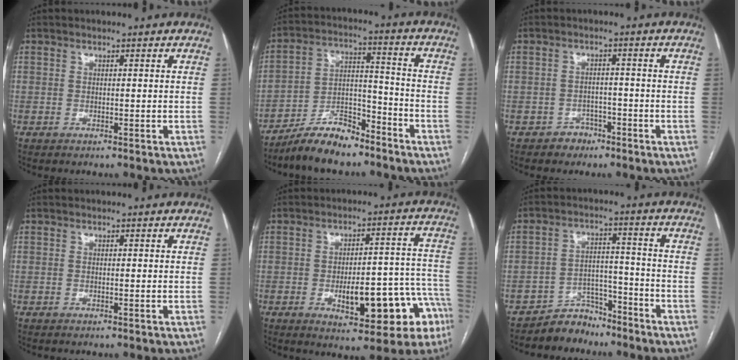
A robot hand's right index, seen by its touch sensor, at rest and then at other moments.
{"total": 10.2, "force": [-8.6, 2.9, 4.7], "torque": [-0.082, 0.015, -0.156]}
{"total": 3.0, "force": [-2.0, 2.3, 0.2], "torque": [-0.001, 0.011, -0.029]}
{"total": 0.0}
{"total": 15.0, "force": [-6.3, 5.5, 12.4], "torque": [-0.107, 0.041, -0.069]}
{"total": 5.9, "force": [-5.2, 2.7, -0.1], "torque": [0.013, 0.025, -0.089]}